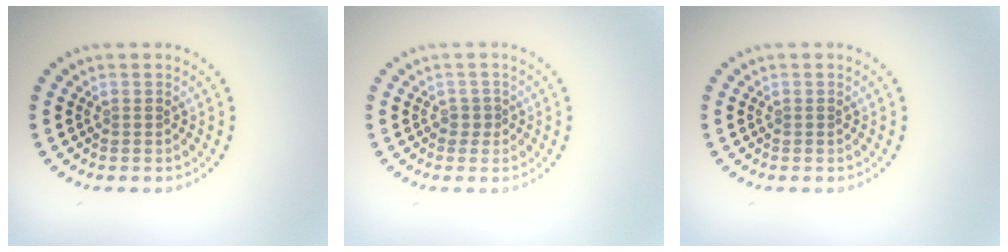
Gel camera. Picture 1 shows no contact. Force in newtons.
{"total": 0.7, "press": 0.5, "slide": 0.5}
{"total": 0.0}